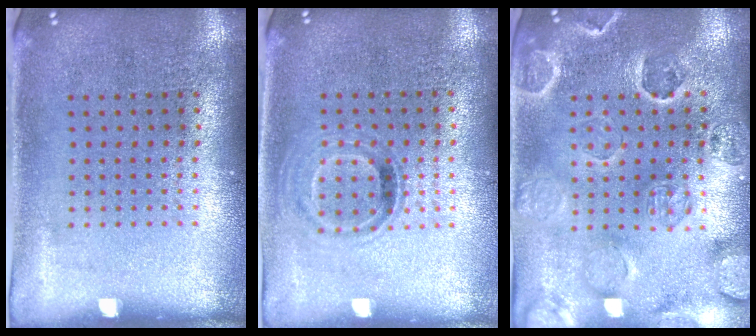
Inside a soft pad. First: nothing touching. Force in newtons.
{"total": 1.0, "press": 0.9, "slide": 0.5}
{"total": 2.7, "press": 2.6, "slide": 0.6}